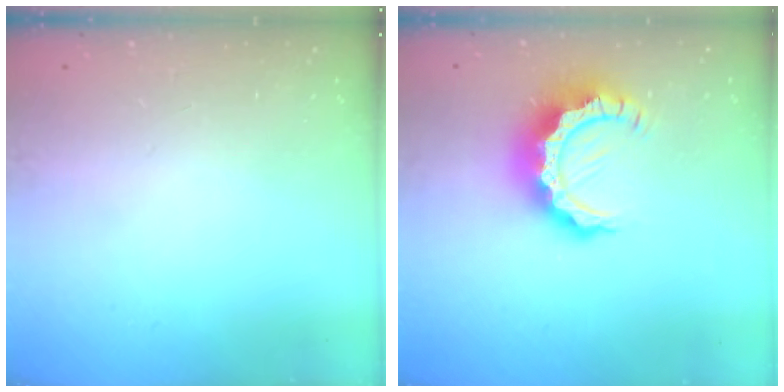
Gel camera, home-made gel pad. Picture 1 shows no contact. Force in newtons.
{"total": 11.8, "press": 11.8, "slide": 0.9}